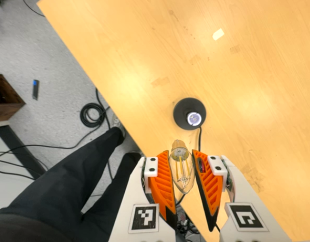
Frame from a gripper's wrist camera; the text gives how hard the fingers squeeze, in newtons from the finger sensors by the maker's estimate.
{"total": 9.9, "left": 9.4, "right": 10.4}